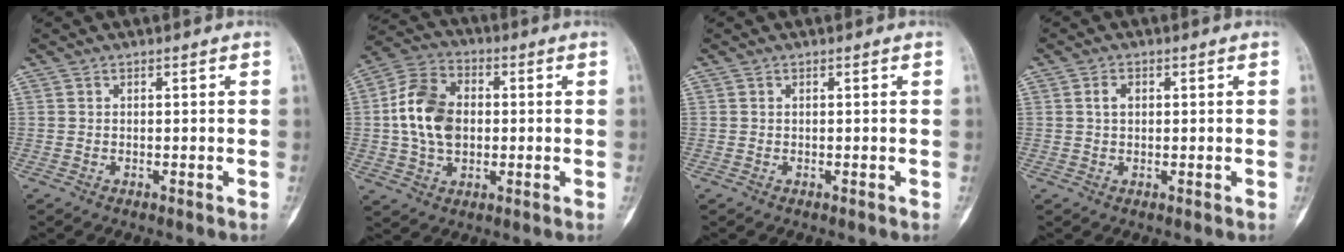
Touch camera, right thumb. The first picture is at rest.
{"total": 13.0, "force": [0.3, 9.2, 9.1], "torque": [-0.154, 0.018, 0.001]}
{"total": 0.0}
{"total": 2.0, "force": [0.5, 1.4, 1.4], "torque": [-0.023, 0.006, 0.008]}